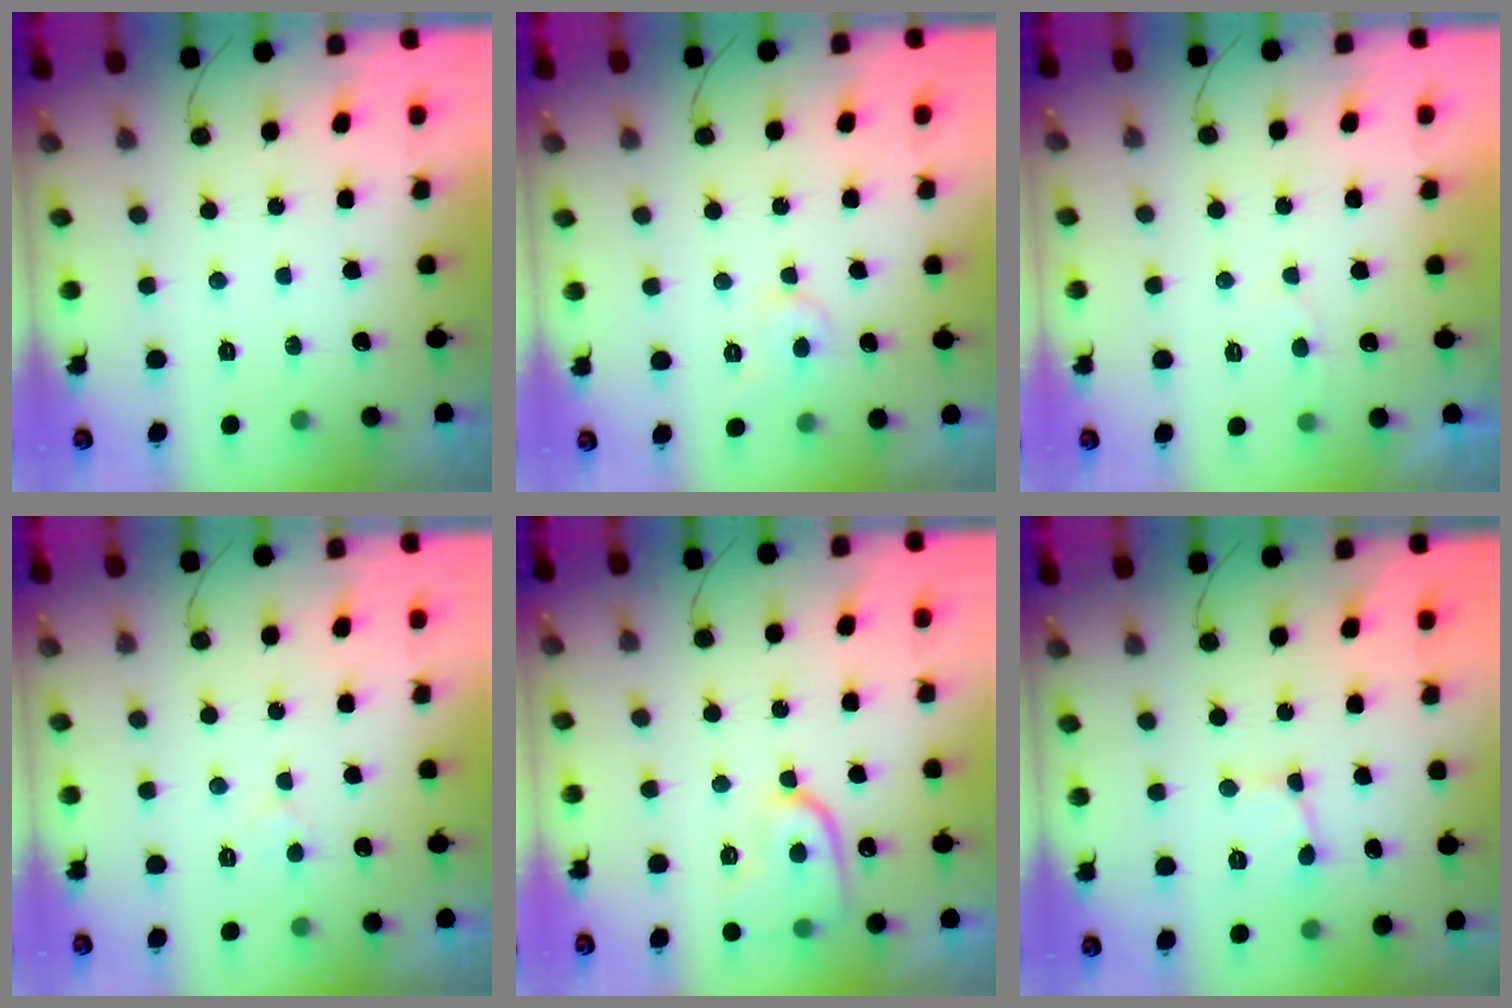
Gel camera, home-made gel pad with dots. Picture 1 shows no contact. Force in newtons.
{"total": 4.3, "press": 4.2, "slide": 0.4}
{"total": 2.9, "press": 2.8, "slide": 0.3}
{"total": 3.8, "press": 3.8, "slide": 0.3}
{"total": 11.9, "press": 11.9, "slide": 1.1}
{"total": 2.1, "press": 2.1, "slide": 0.2}